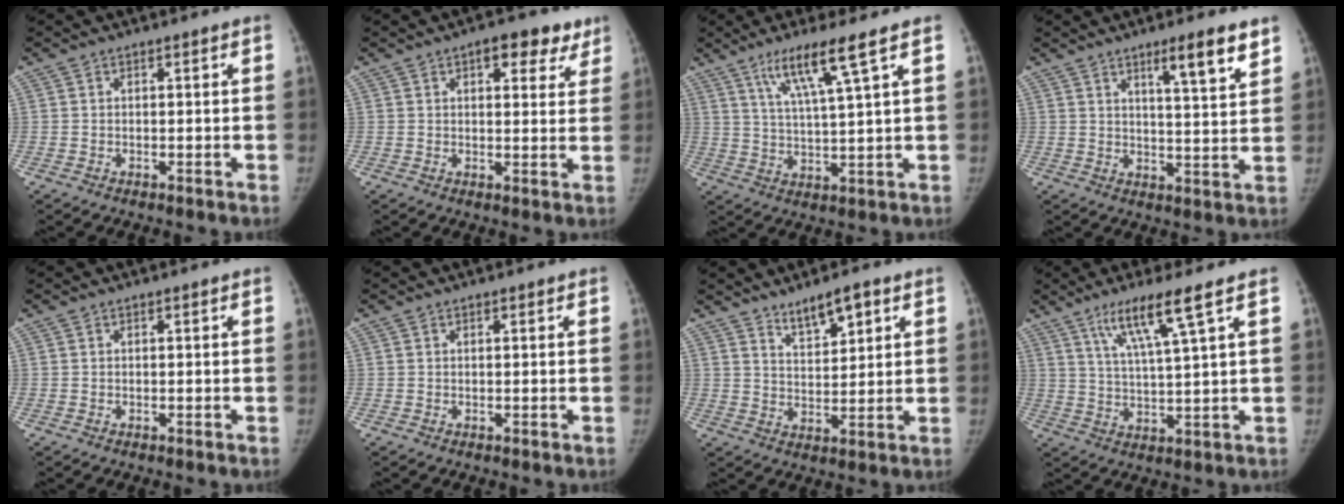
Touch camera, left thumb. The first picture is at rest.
{"total": 7.9, "force": [4.5, 4.0, 5.0], "torque": [-0.027, -0.013, 0.053]}
{"total": 9.0, "force": [5.1, -0.4, 7.4], "torque": [-0.142, -0.024, 0.104]}
{"total": 8.4, "force": [5.3, 1.0, 6.4], "torque": [-0.090, -0.034, 0.081]}
{"total": 0.0}
{"total": 0.0}
{"total": 6.3, "force": [4.2, 1.9, 4.3], "torque": [-0.061, -0.028, 0.075]}
{"total": 9.2, "force": [5.2, -0.3, 7.6], "torque": [-0.145, -0.023, 0.104]}